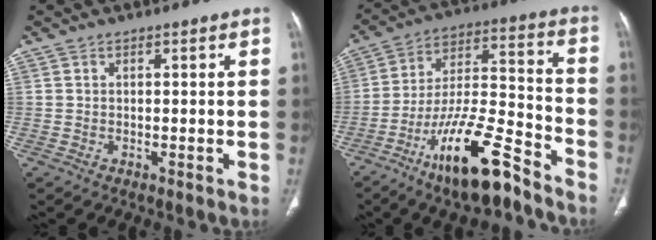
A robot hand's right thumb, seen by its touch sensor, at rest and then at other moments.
{"total": 18.0, "force": [-12.0, 4.9, 12.6], "torque": [-0.220, 0.081, -0.210]}